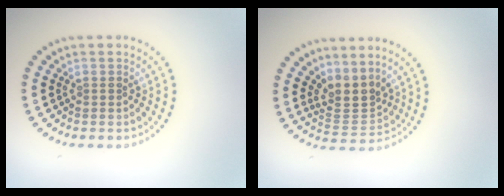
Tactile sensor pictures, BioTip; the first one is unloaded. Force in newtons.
{"total": 3.0, "press": 2.1, "slide": 2.1}